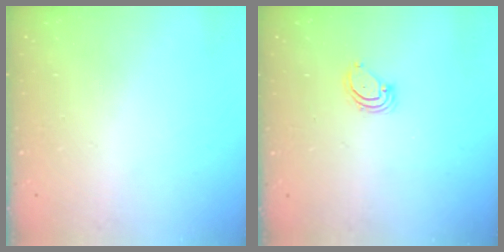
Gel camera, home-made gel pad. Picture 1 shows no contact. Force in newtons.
{"total": 3.1, "press": 3.1, "slide": 0.3}